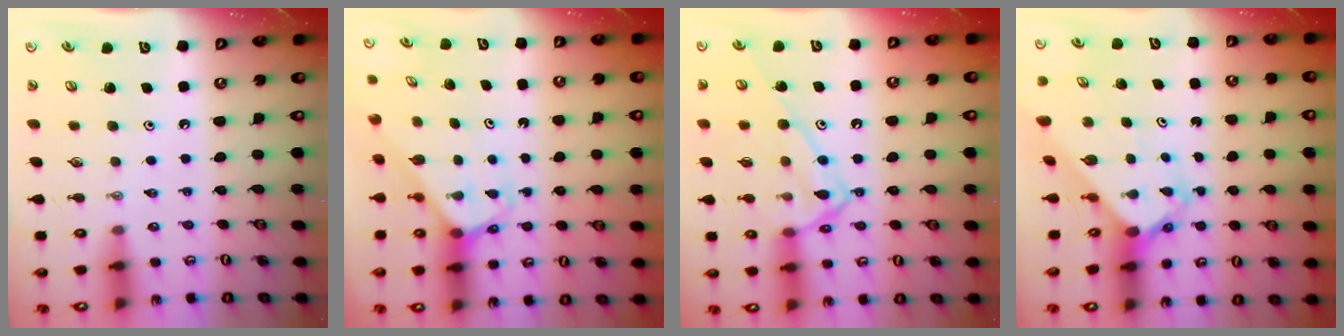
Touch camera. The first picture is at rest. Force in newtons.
{"total": 2.8, "press": 2.8, "slide": 0.1}
{"total": 15.8, "press": 15.8, "slide": 1.1}
{"total": 2.5, "press": 2.5, "slide": 0.2}